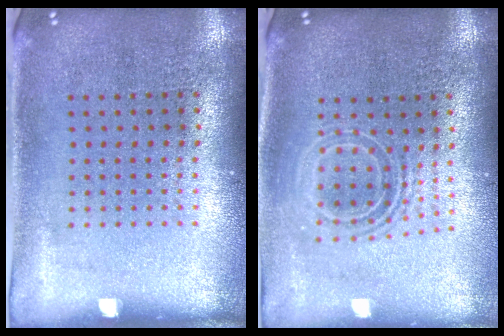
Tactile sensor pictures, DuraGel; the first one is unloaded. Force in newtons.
{"total": 1.6, "press": 1.3, "slide": 0.9}